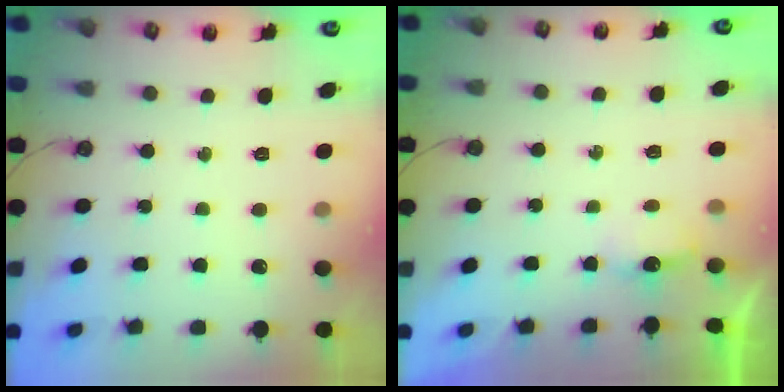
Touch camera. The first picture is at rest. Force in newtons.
{"total": 3.2, "press": 3.1, "slide": 0.6}